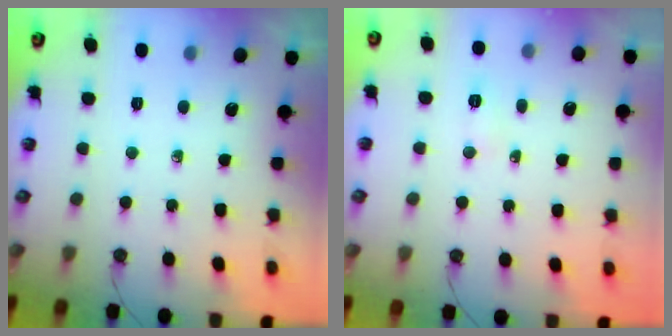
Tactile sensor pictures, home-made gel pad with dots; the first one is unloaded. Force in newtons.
{"total": 8.6, "press": 4.2, "slide": 7.6}